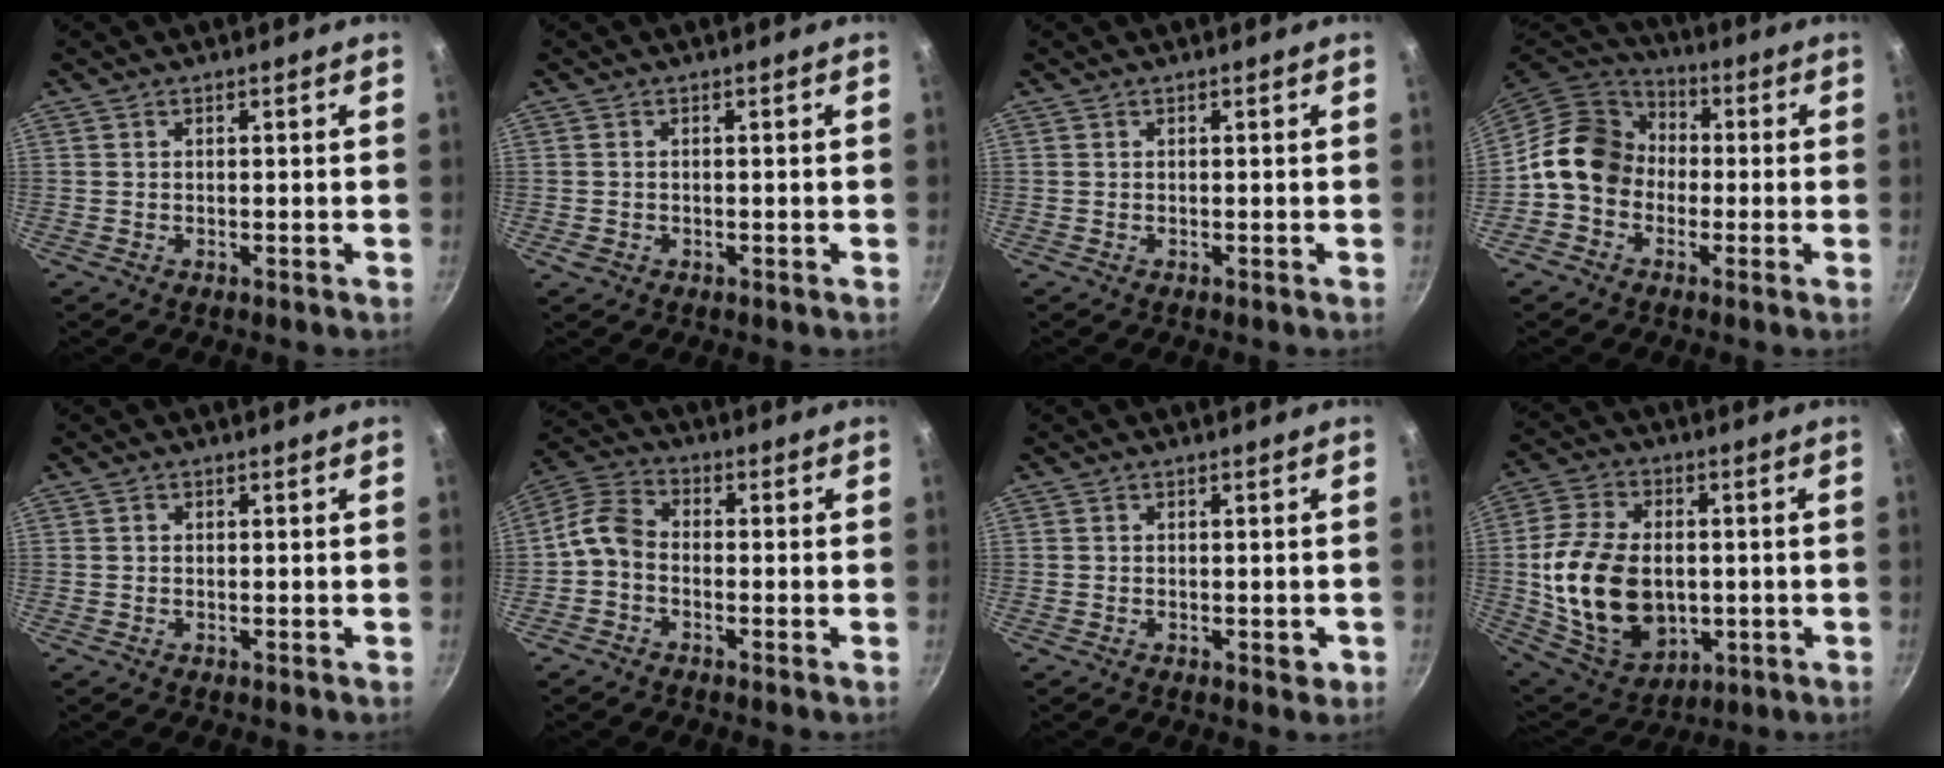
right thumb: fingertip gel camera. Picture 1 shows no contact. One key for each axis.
{"total": 1.2, "fx": -0.4, "fy": 0.9, "fz": 0.6, "tx": -0.011, "ty": -0.001, "tz": -0.008}
{"total": 0.0}
{"total": 12.1, "fx": -1.0, "fy": 10.2, "fz": 6.4, "tx": -0.072, "ty": 0.035, "tz": -0.040}
{"total": 0.6, "fx": 0.0, "fy": 0.5, "fz": 0.2, "tx": -0.003, "ty": 0.004, "tz": 0.000}
{"total": 6.0, "fx": -2.0, "fy": 4.2, "fz": 3.8, "tx": -0.080, "ty": 0.039, "tz": -0.057}
{"total": 2.0, "fx": -0.6, "fy": 1.2, "fz": 1.5, "tx": -0.013, "ty": 0.001, "tz": -0.010}
{"total": 18.1, "fx": -0.9, "fy": 12.6, "fz": 13.0, "tx": -0.212, "ty": -0.006, "tz": 0.006}